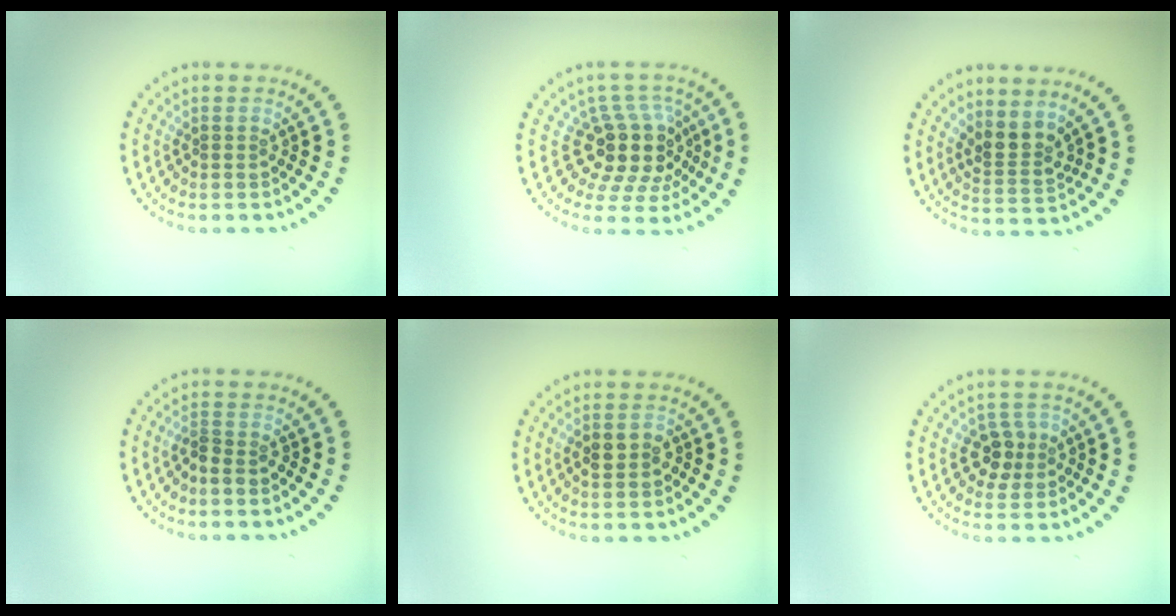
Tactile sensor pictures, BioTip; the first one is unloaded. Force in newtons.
{"total": 5.0, "press": 3.9, "slide": 3.2}
{"total": 2.6, "press": 1.9, "slide": 1.9}
{"total": 1.3, "press": 1.0, "slide": 0.8}
{"total": 2.1, "press": 2.0, "slide": 0.3}
{"total": 2.6, "press": 2.4, "slide": 1.0}